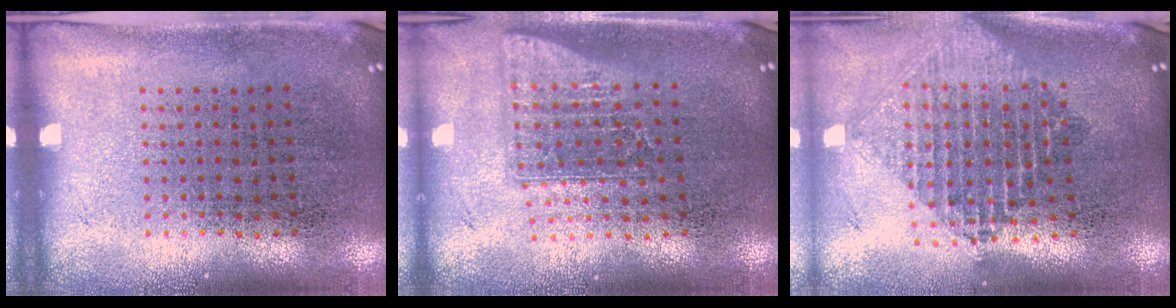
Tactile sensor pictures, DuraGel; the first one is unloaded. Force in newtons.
{"total": 1.6, "press": 1.3, "slide": 1.0}
{"total": 2.2, "press": 1.7, "slide": 1.4}